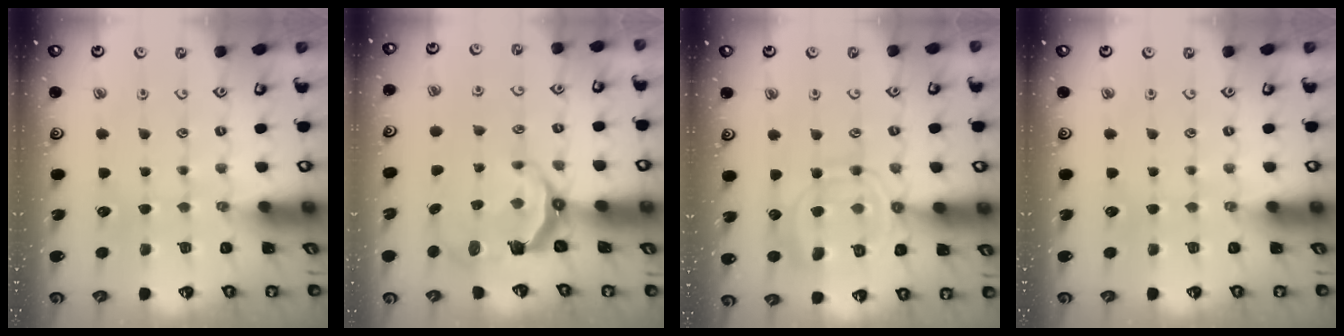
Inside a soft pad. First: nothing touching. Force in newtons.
{"total": 6.0, "press": 4.3, "slide": 4.2}
{"total": 11.8, "press": 11.8, "slide": 1.3}
{"total": 0.0}